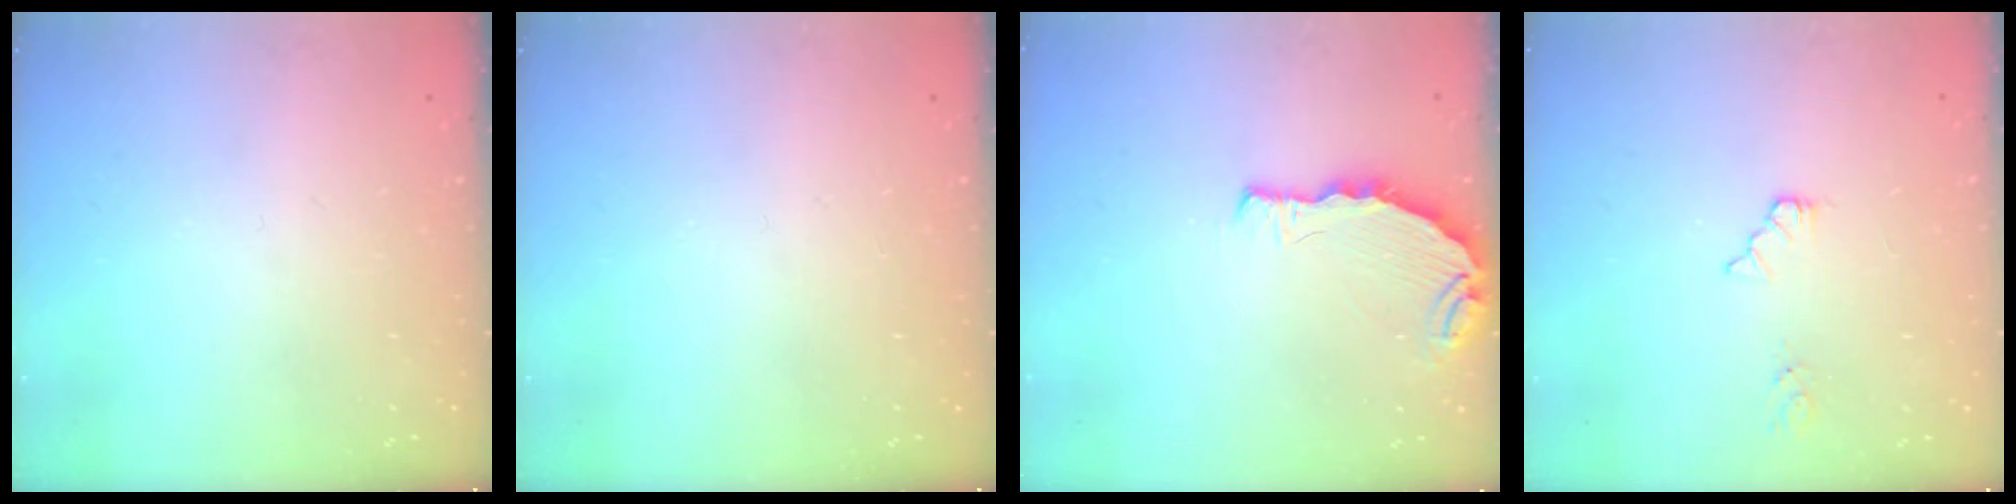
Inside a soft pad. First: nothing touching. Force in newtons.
{"total": 0.0}
{"total": 7.4, "press": 5.7, "slide": 4.7}
{"total": 4.1, "press": 4.1, "slide": 0.4}